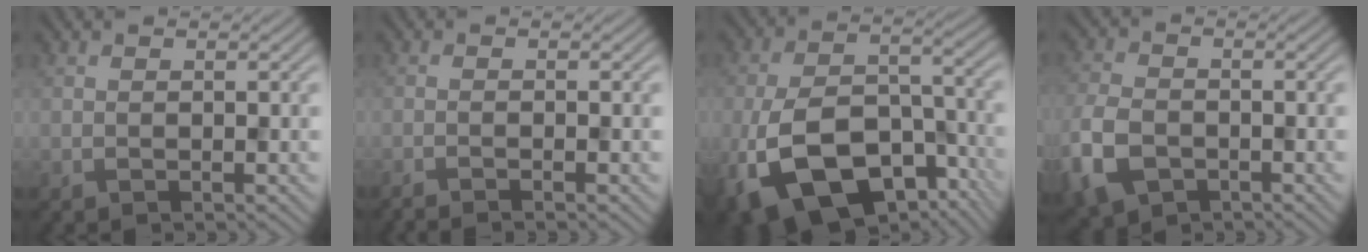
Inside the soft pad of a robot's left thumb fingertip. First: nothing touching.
{"total": 2.0, "force": [-1.3, 0.1, 1.4], "torque": [-0.021, 0.003, -0.033]}
{"total": 16.5, "force": [-8.2, 9.4, 10.8], "torque": [-0.220, -0.031, -0.141]}
{"total": 7.5, "force": [-3.5, 4.9, 4.5], "torque": [-0.127, -0.014, -0.075]}